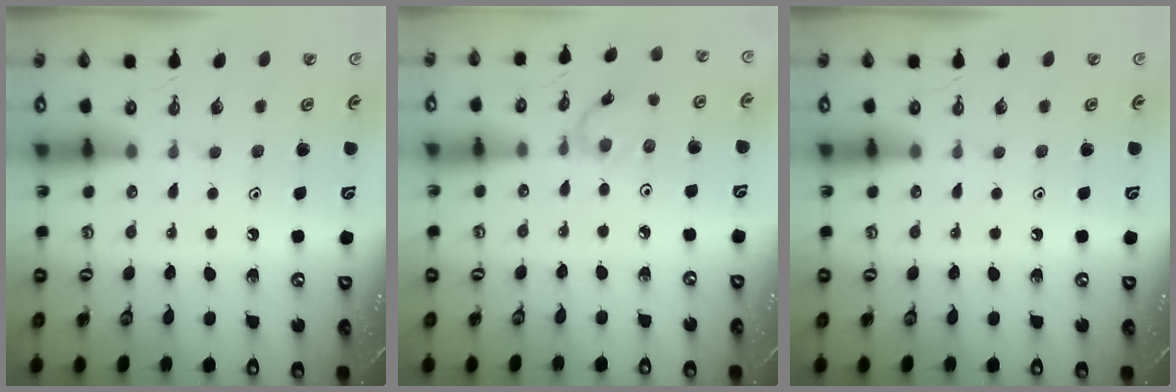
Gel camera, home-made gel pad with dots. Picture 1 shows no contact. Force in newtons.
{"total": 2.4, "press": 2.4, "slide": 0.1}
{"total": 0.0}